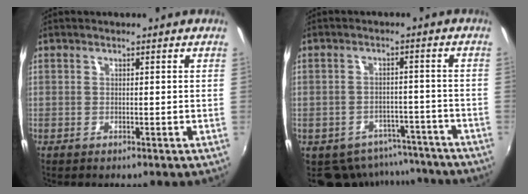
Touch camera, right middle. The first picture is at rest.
{"total": 11.8, "force": [-9.4, 6.5, 2.8], "torque": [-0.065, 0.018, -0.107]}